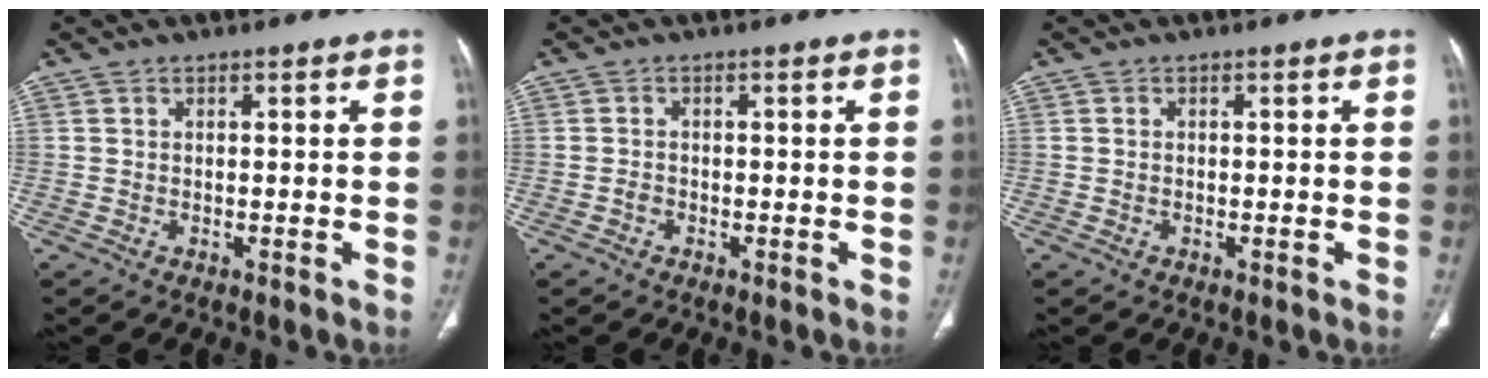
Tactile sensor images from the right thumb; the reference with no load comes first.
{"total": 1.1, "force": [-0.5, 0.8, 0.4], "torque": [-0.005, 0.005, -0.011]}
{"total": 0.0}